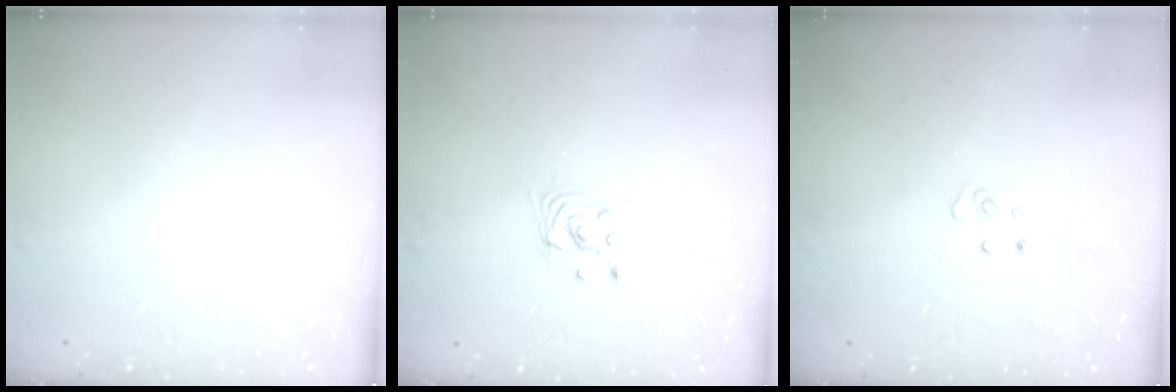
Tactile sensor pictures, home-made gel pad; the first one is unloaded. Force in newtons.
{"total": 2.8, "press": 2.8, "slide": 0.2}
{"total": 3.8, "press": 3.8, "slide": 0.3}